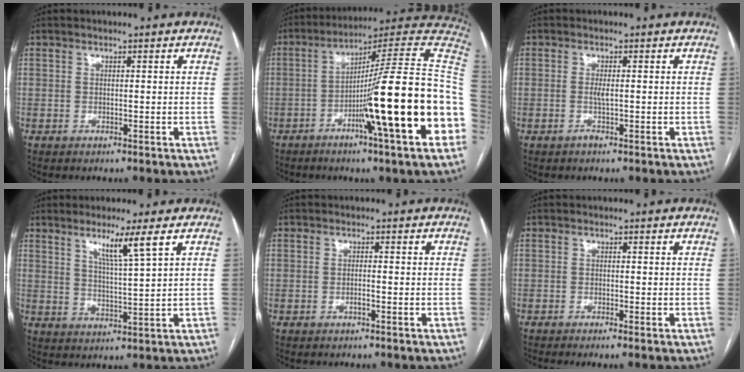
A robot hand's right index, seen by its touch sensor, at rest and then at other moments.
{"total": 24.6, "force": [-6.0, -0.8, 23.8], "torque": [-0.267, 0.002, -0.108]}
{"total": 1.2, "force": [-0.3, 0.1, 1.2], "torque": [-0.024, 0.000, -0.006]}
{"total": 5.9, "force": [3.4, -0.9, 4.7], "torque": [-0.086, -0.013, 0.063]}
{"total": 1.0, "force": [-0.5, 0.1, 0.9], "torque": [-0.018, 0.001, -0.009]}
{"total": 1.3, "force": [-0.9, -0.1, 1.0], "torque": [-0.020, -0.001, -0.017]}